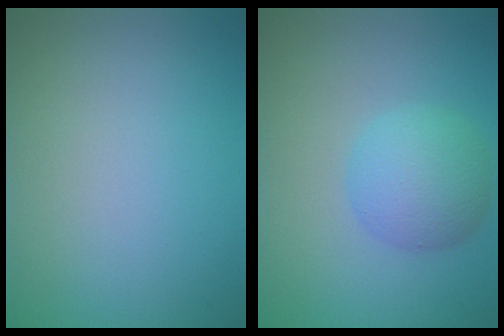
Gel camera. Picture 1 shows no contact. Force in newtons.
{"total": 4.0, "press": 4.0, "slide": 0.1}